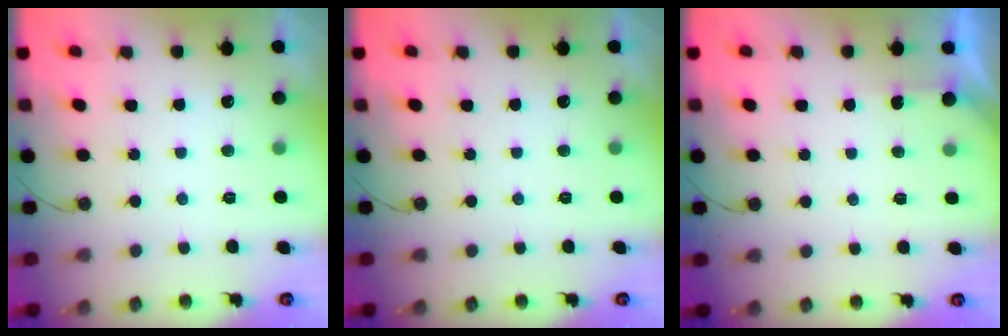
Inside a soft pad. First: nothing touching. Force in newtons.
{"total": 0.0}
{"total": 2.3, "press": 2.2, "slide": 0.3}